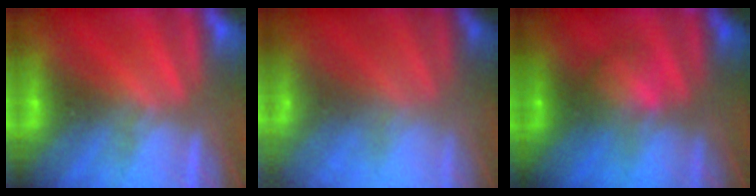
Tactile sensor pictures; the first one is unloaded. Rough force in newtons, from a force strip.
{"total": 6.9}
{"total": 1.9}